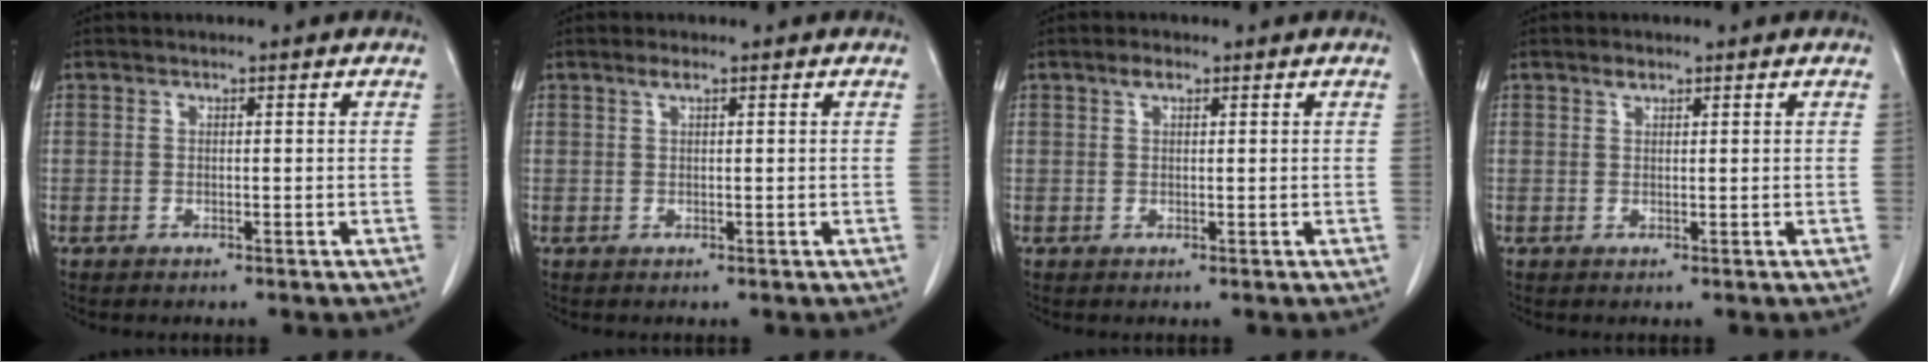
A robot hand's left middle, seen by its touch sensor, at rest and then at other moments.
{"total": 1.1, "force": [0.7, 0.0, 0.9], "torque": [-0.020, 0.003, 0.014]}
{"total": 1.5, "force": [0.9, 0.5, 1.0], "torque": [-0.021, 0.005, 0.016]}
{"total": 1.1, "force": [0.8, 0.4, 0.6], "torque": [-0.014, -0.001, 0.016]}